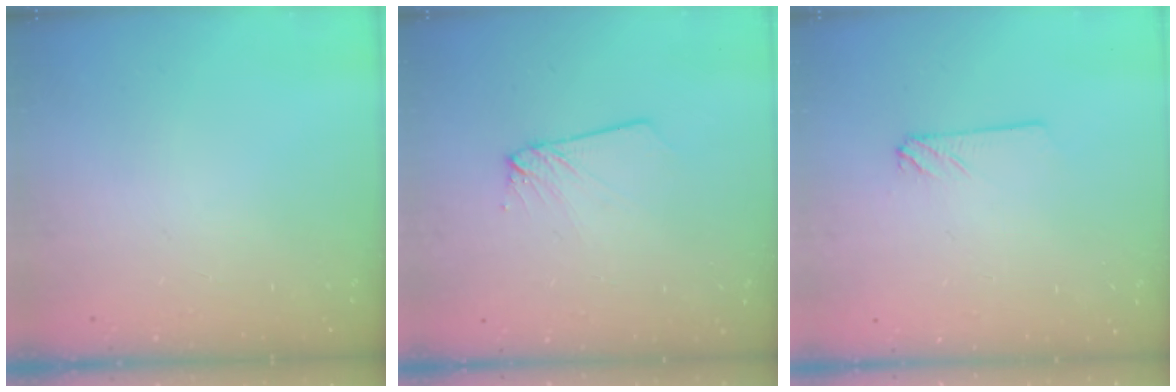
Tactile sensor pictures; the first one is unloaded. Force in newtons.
{"total": 3.5, "press": 3.4, "slide": 0.3}
{"total": 2.4, "press": 2.4, "slide": 0.2}